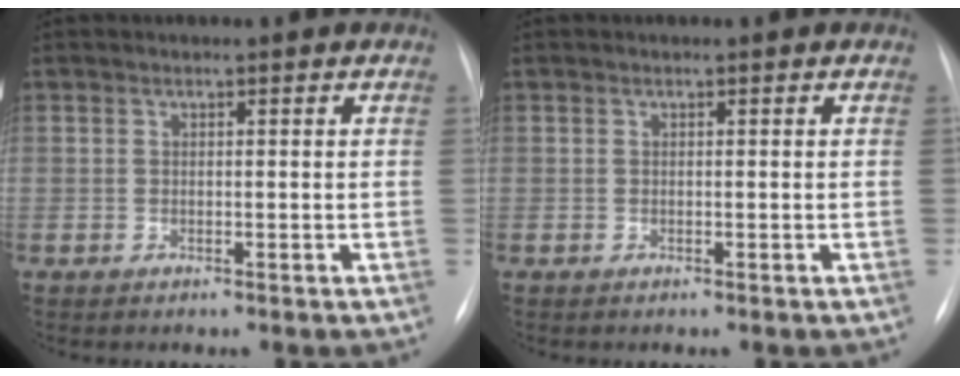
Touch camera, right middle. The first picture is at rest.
{"total": 0.0}